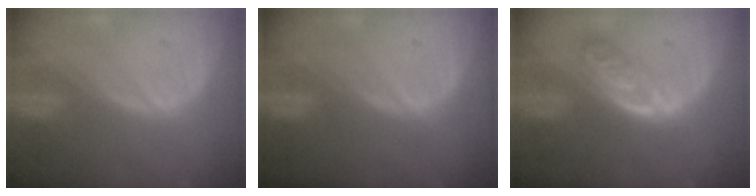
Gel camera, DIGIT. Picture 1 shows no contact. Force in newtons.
{"total": 0.0}
{"total": 4.6, "press": 4.4, "slide": 1.1}